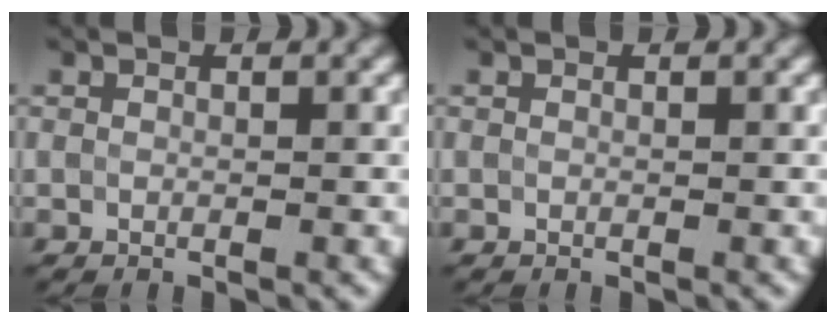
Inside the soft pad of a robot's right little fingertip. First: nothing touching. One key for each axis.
{"total": 0.0}